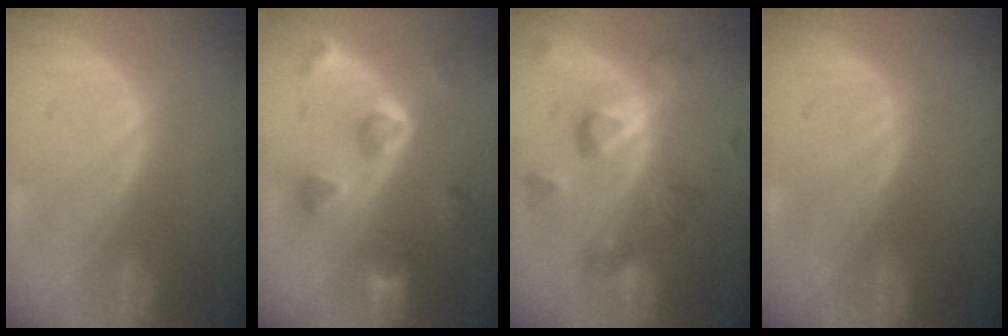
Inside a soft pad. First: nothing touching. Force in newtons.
{"total": 7.8, "press": 7.0, "slide": 3.4}
{"total": 7.7, "press": 7.7, "slide": 0.1}
{"total": 0.0}